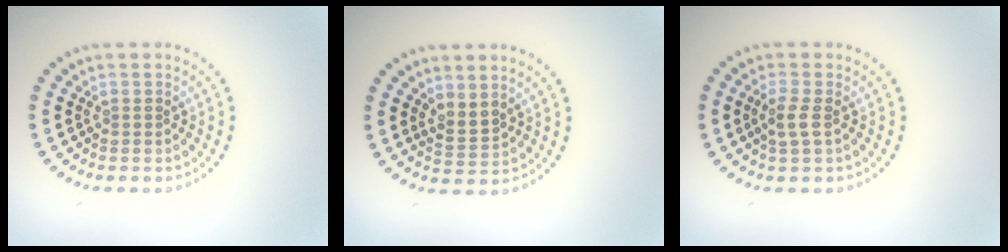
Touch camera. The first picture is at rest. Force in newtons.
{"total": 1.8, "press": 1.5, "slide": 1.1}
{"total": 1.6, "press": 1.5, "slide": 0.7}